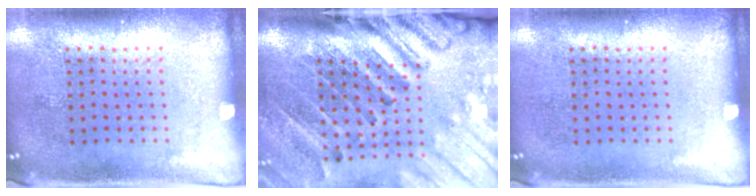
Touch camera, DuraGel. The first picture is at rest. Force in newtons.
{"total": 4.4, "press": 3.2, "slide": 3.0}
{"total": 0.0}